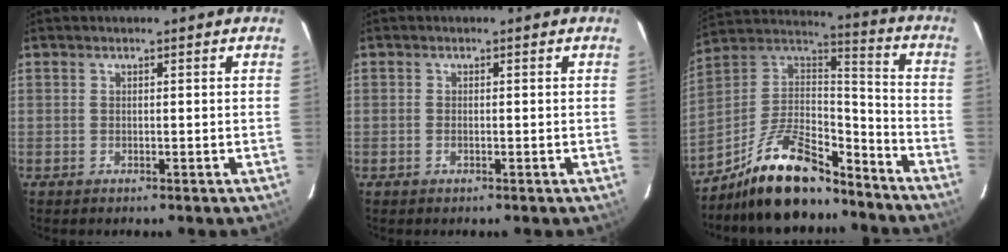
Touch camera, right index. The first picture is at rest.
{"total": 0.7, "force": [-0.3, 0.3, 0.5], "torque": [-0.012, 0.000, -0.006]}
{"total": 18.6, "force": [-13.6, 6.6, 10.7], "torque": [-0.220, 0.013, -0.235]}